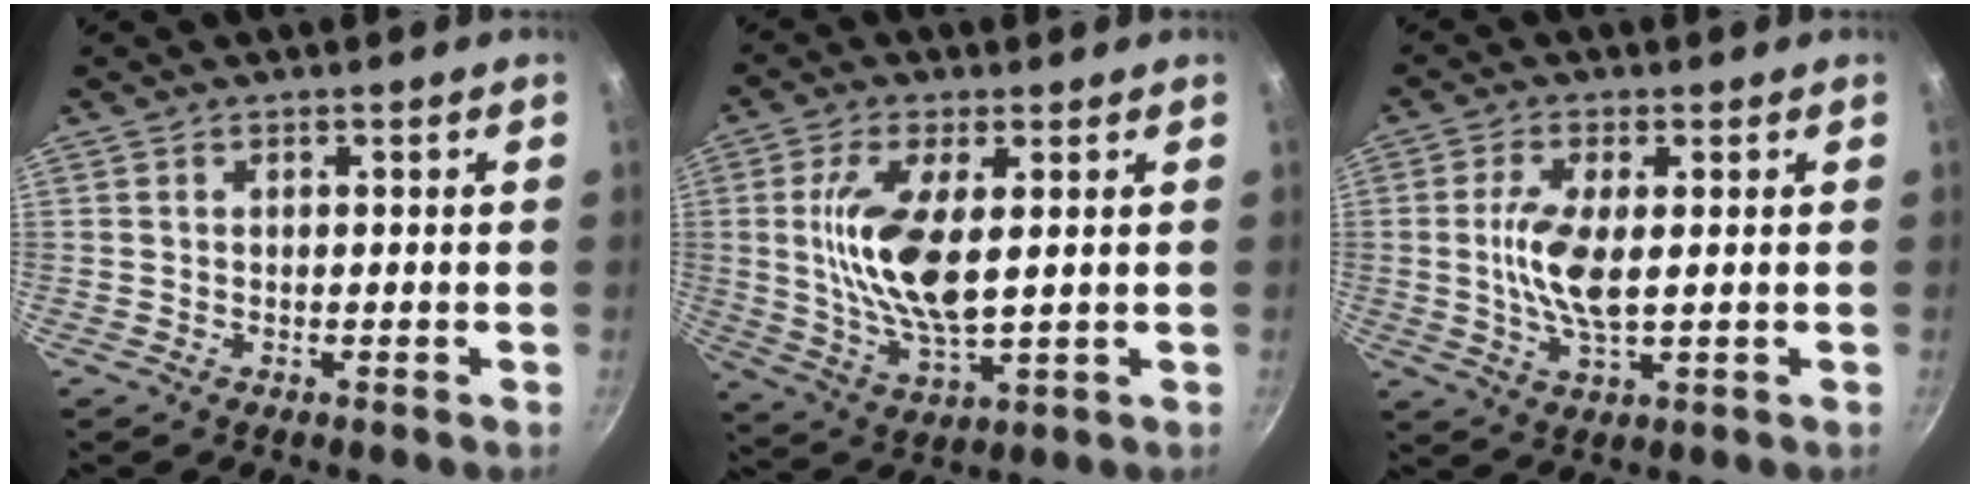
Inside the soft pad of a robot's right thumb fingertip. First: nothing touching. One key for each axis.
{"total": 13.1, "fx": 2.0, "fy": 5.3, "fz": 11.8, "tx": -0.231, "ty": -0.011, "tz": 0.042}
{"total": 8.2, "fx": 0.5, "fy": 3.0, "fz": 7.6, "tx": -0.156, "ty": -0.004, "tz": 0.010}